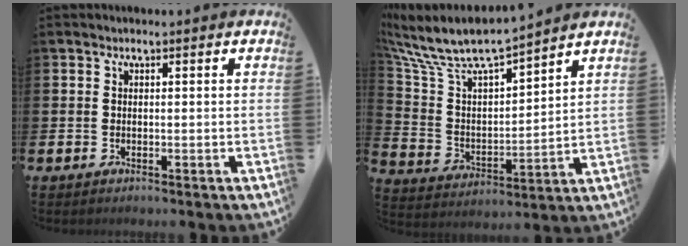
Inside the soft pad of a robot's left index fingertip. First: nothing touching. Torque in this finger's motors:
{"motor_torque": [0.02, -1.04, 0.66, 0.21]}